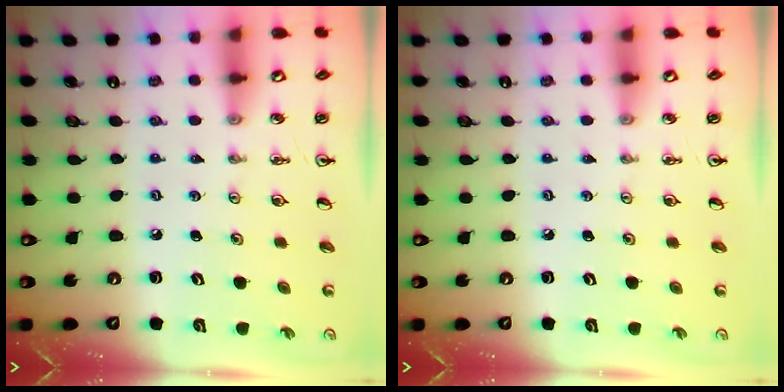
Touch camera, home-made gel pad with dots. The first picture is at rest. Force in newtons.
{"total": 0.0}